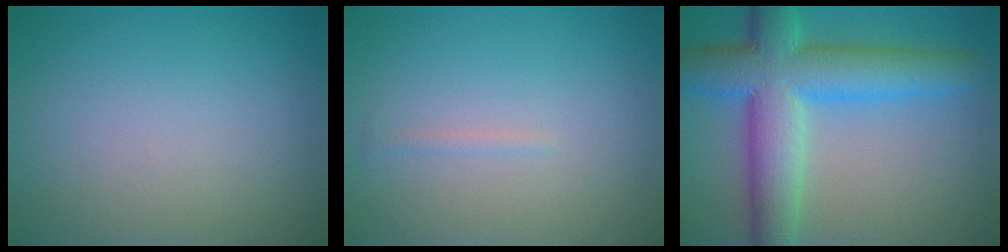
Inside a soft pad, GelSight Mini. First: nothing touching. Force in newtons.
{"total": 0.5, "press": 0.5, "slide": 0.0}
{"total": 9.8, "press": 9.8, "slide": 0.2}